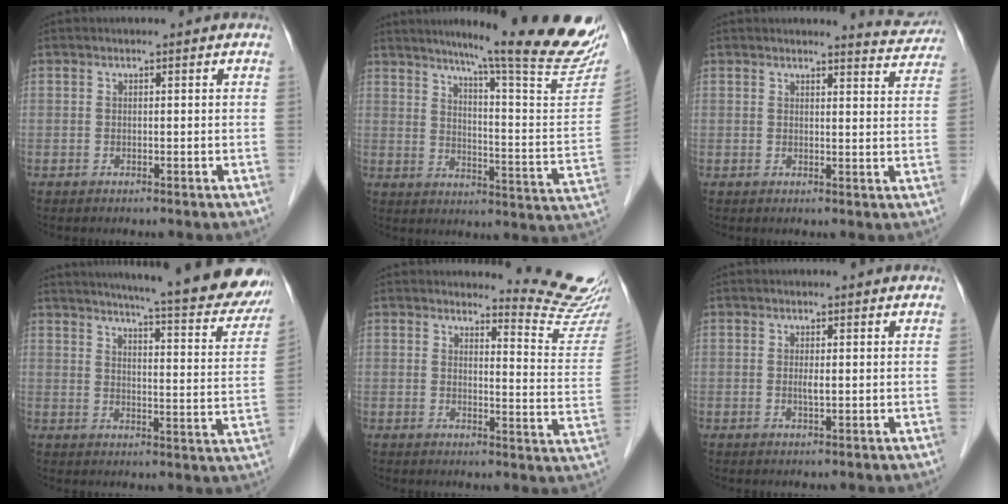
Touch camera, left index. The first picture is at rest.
{"total": 23.9, "force": [20.0, 0.0, 12.9], "torque": [-0.177, -0.082, 0.249]}
{"total": 4.9, "force": [4.9, 0.2, -0.2], "torque": [-0.001, -0.029, 0.040]}
{"total": 23.9, "force": [21.3, 1.6, 10.8], "torque": [-0.151, -0.065, 0.253]}
{"total": 10.2, "force": [10.1, -1.1, 0.7], "torque": [-0.008, -0.105, 0.108]}
{"total": 1.1, "force": [0.1, 0.1, 1.1], "torque": [-0.028, -0.002, 0.003]}